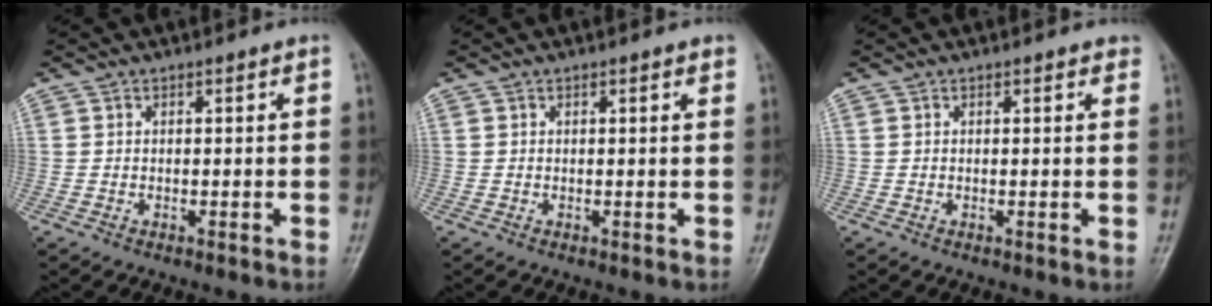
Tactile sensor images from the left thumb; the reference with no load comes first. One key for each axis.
{"total": 1.0, "fx": 0.6, "fy": 0.2, "fz": 0.7, "tx": -0.009, "ty": 0.001, "tz": 0.005}
{"total": 0.8, "fx": 0.5, "fy": 0.4, "fz": 0.5, "tx": -0.003, "ty": -0.001, "tz": 0.001}